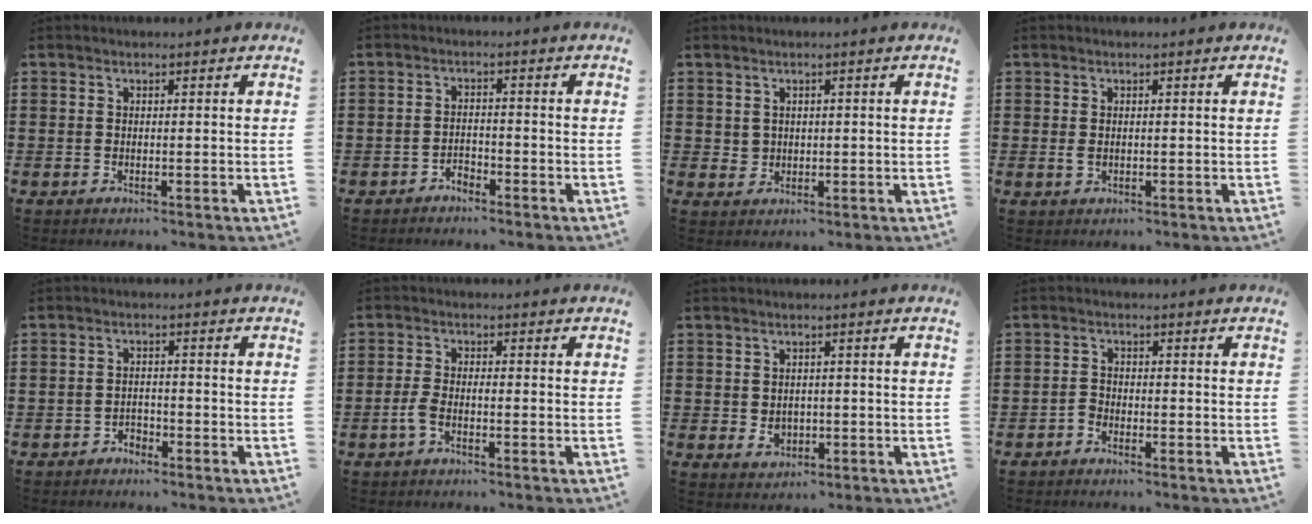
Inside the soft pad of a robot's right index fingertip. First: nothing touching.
{"total": 1.9, "force": [-1.8, 0.6, 0.3], "torque": [-0.014, 0.002, -0.038]}
{"total": 1.6, "force": [0.7, 1.4, 0.3], "torque": [-0.012, 0.008, 0.013]}
{"total": 1.0, "force": [0.1, 0.7, 0.7], "torque": [-0.017, 0.005, 0.001]}
{"total": 1.8, "force": [-1.6, 0.8, 0.2], "torque": [-0.012, 0.000, -0.035]}
{"total": 2.5, "force": [-1.2, 0.7, 2.0], "torque": [-0.050, -0.003, -0.026]}
{"total": 2.4, "force": [-0.2, 1.9, 1.4], "torque": [-0.031, 0.006, -0.005]}
{"total": 1.4, "force": [-1.3, 0.6, 0.3], "torque": [-0.010, 0.001, -0.026]}